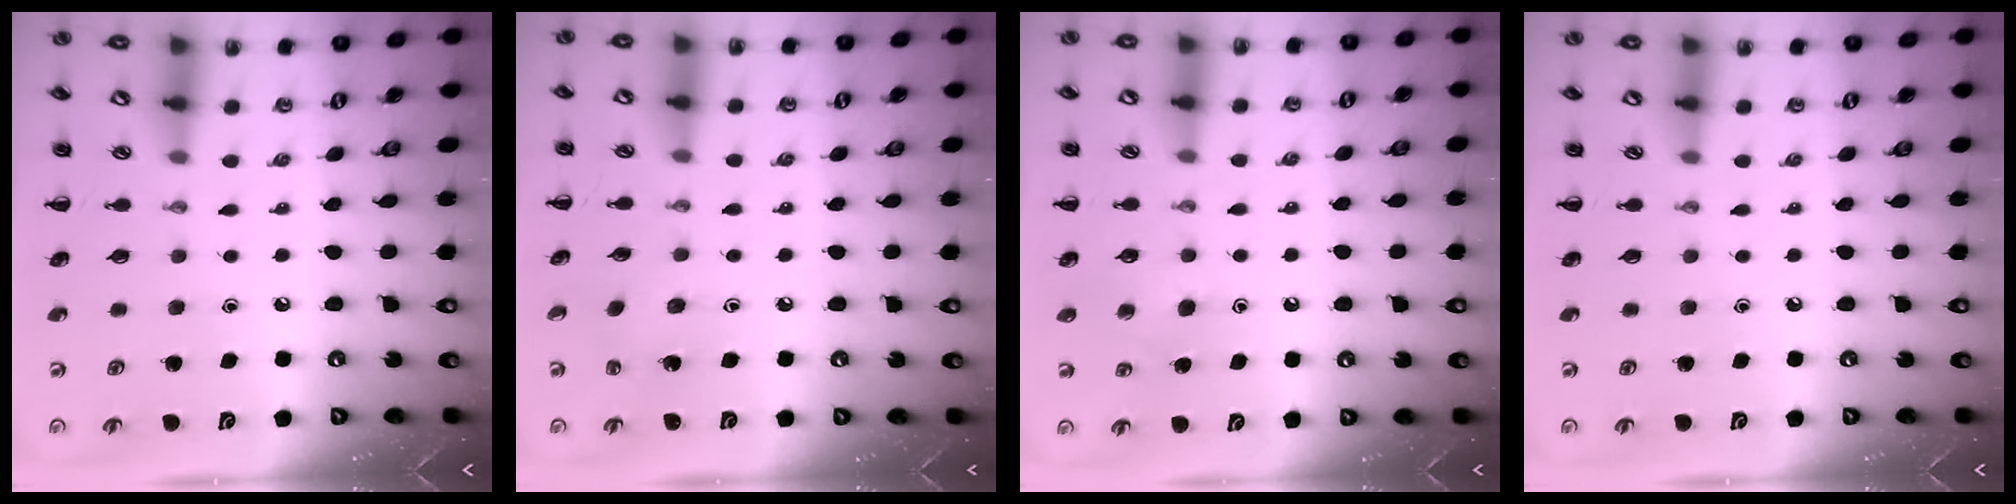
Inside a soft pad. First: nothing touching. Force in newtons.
{"total": 2.4, "press": 2.2, "slide": 0.7}
{"total": 4.9, "press": 4.7, "slide": 1.4}
{"total": 0.0}